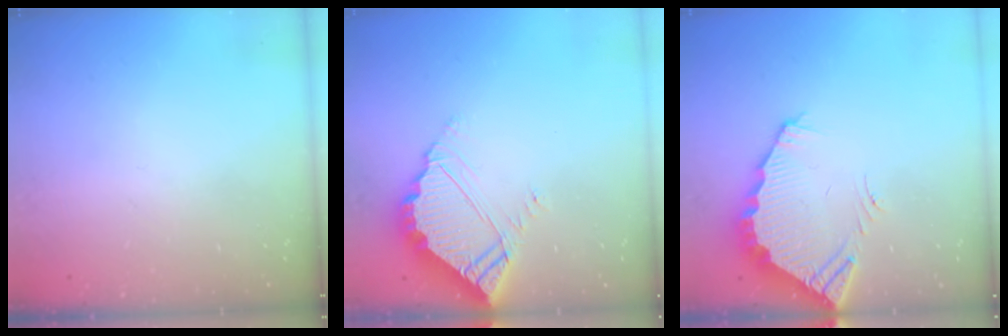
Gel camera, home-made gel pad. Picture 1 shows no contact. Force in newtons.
{"total": 6.7, "press": 6.7, "slide": 0.4}
{"total": 4.1, "press": 4.1, "slide": 0.2}